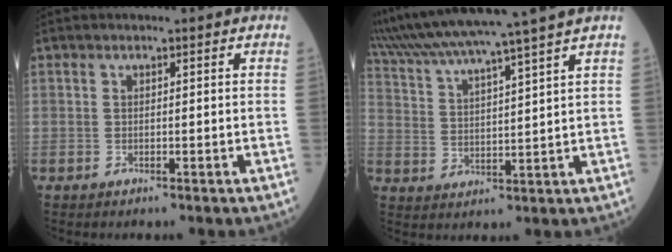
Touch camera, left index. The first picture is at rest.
{"total": 17.1, "force": [14.5, -2.1, 8.8], "torque": [-0.167, 0.001, 0.237]}